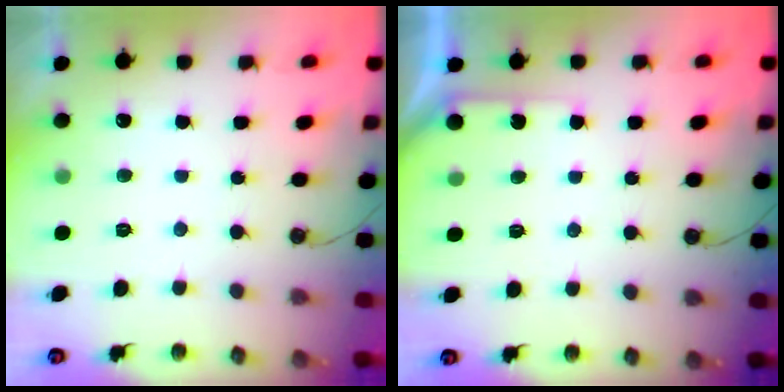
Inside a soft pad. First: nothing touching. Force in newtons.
{"total": 3.6, "press": 3.6, "slide": 0.5}